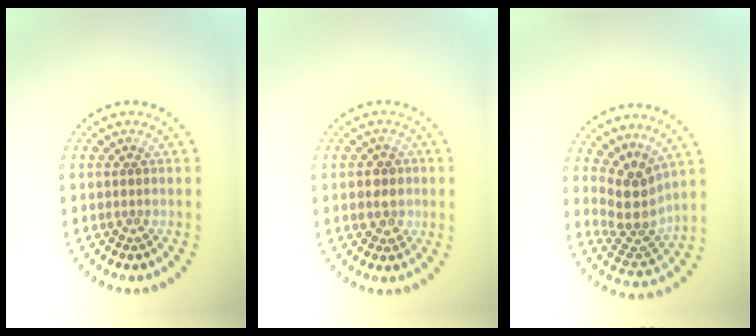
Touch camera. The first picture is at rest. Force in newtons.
{"total": 2.3, "press": 2.1, "slide": 0.8}
{"total": 3.8, "press": 2.8, "slide": 2.7}